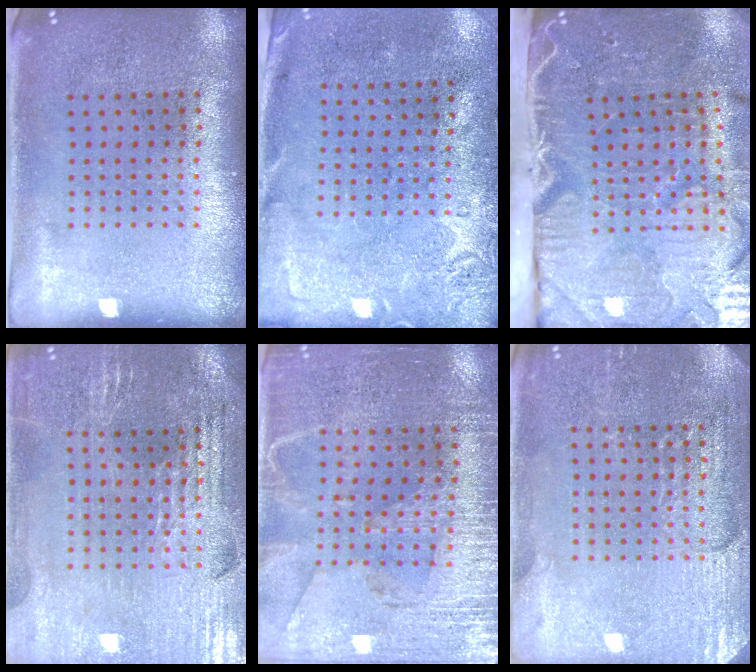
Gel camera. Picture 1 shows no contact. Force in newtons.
{"total": 2.8, "press": 2.2, "slide": 1.8}
{"total": 5.4, "press": 4.4, "slide": 3.1}
{"total": 2.8, "press": 2.8, "slide": 0.4}
{"total": 3.2, "press": 2.9, "slide": 1.4}
{"total": 3.1, "press": 3.1, "slide": 0.3}